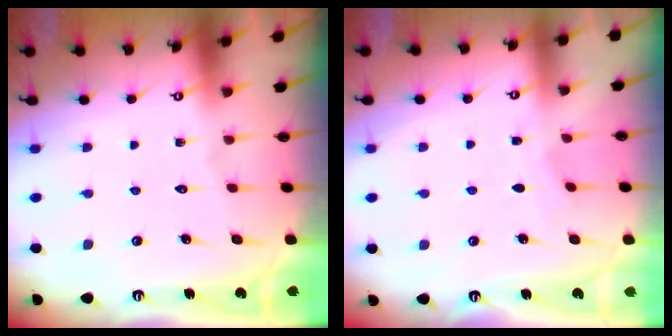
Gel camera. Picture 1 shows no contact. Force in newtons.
{"total": 2.7, "press": 2.6, "slide": 0.4}